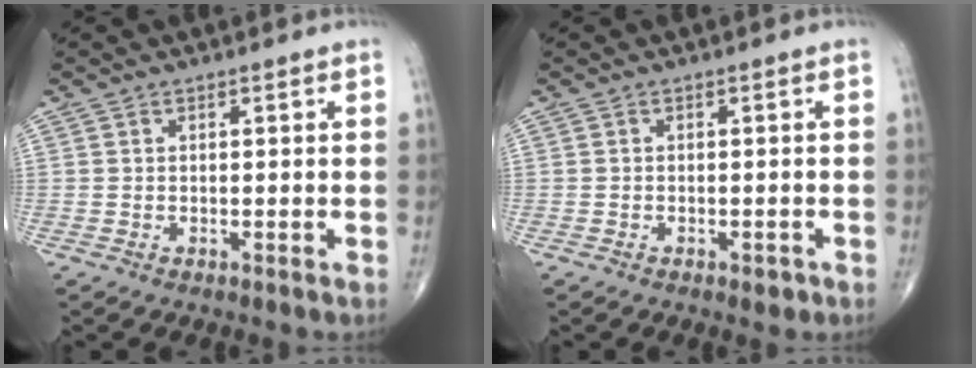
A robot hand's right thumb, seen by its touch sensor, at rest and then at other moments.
{"total": 1.5, "force": [-0.8, 0.8, 1.0], "torque": [-0.011, 0.002, -0.010]}